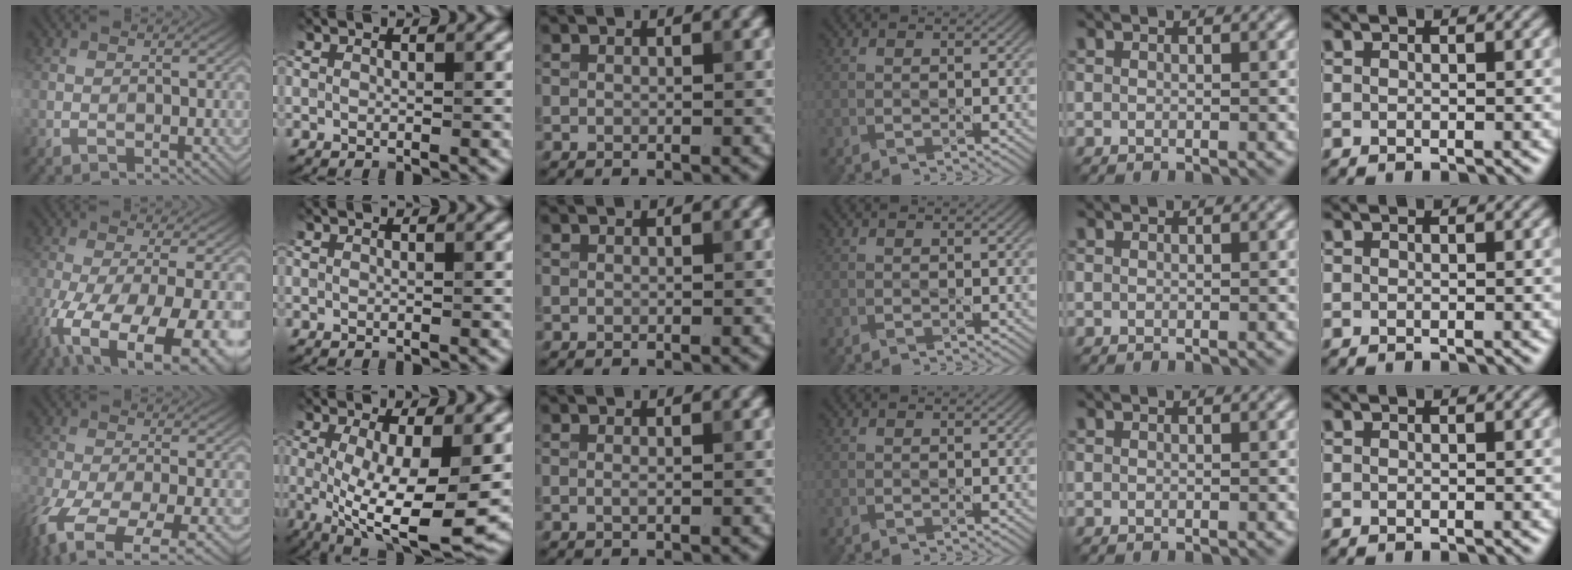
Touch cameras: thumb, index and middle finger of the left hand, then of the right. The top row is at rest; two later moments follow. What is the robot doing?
{"motion": "pour", "object": "bucket"}